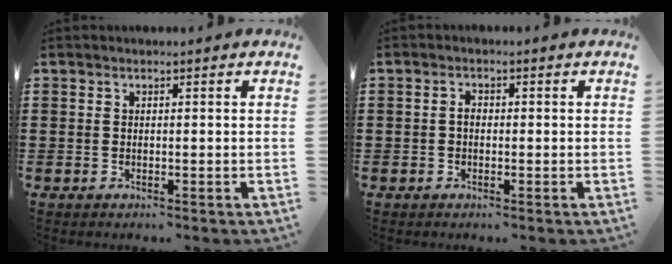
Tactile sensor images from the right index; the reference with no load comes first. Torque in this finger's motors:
{"motor_torque": [0.33, -0.26, 0.22, 0.06]}